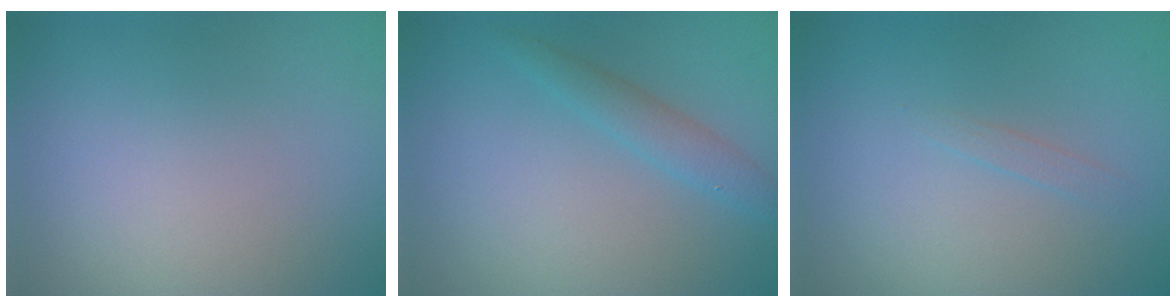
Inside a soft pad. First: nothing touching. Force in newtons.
{"total": 2.0, "press": 2.0, "slide": 0.1}
{"total": 0.7, "press": 0.7, "slide": 0.0}